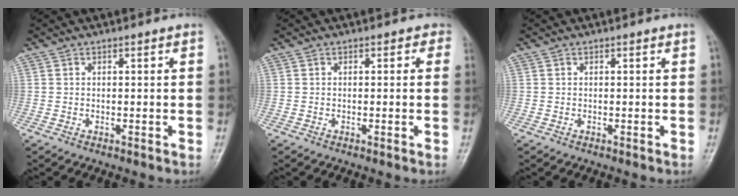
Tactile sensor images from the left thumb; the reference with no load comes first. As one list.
[{"total": 1.2, "force": [0.3, 1.0, 0.7], "torque": [0.013, 0.005, -0.008]}, {"total": 0.0}]